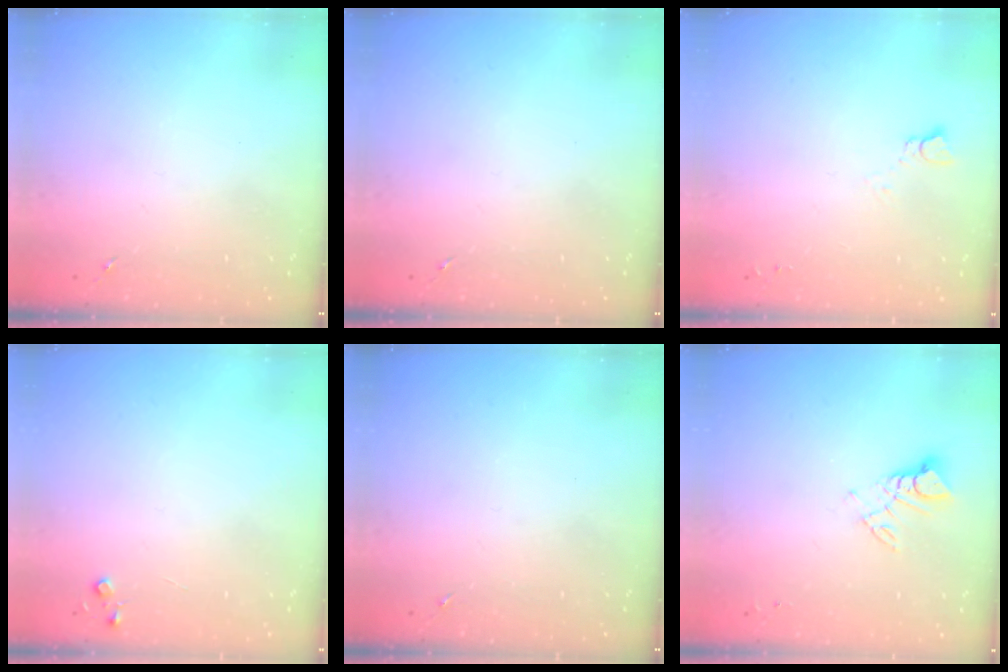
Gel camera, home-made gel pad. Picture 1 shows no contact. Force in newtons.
{"total": 0.0}
{"total": 2.5, "press": 2.5, "slide": 0.2}
{"total": 3.6, "press": 3.6, "slide": 0.4}
{"total": 0.0}
{"total": 6.2, "press": 6.1, "slide": 0.4}